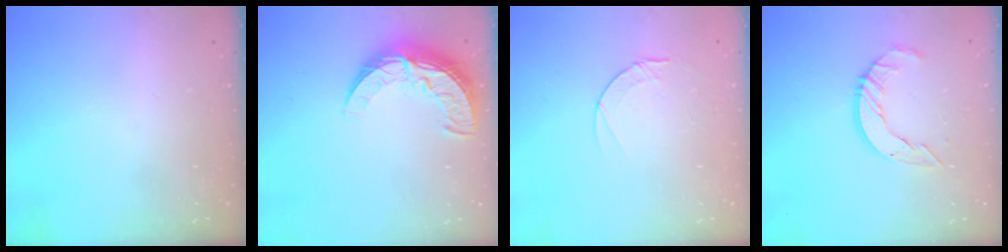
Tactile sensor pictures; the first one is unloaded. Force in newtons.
{"total": 11.4, "press": 11.3, "slide": 0.8}
{"total": 3.9, "press": 3.9, "slide": 0.4}
{"total": 9.3, "press": 9.3, "slide": 0.9}